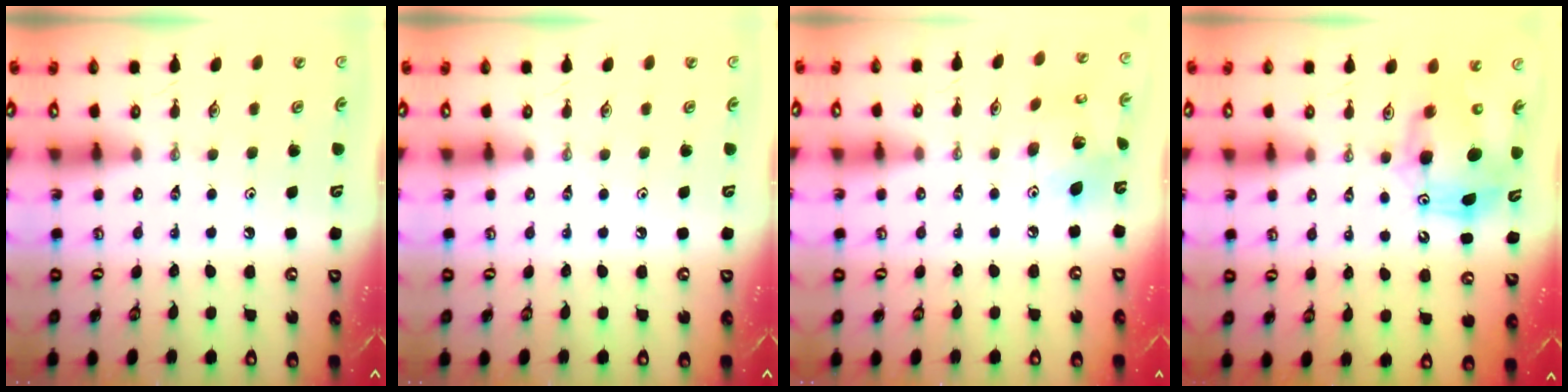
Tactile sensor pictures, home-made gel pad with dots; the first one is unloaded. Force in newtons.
{"total": 0.0}
{"total": 10.2, "press": 10.1, "slide": 0.5}
{"total": 9.4, "press": 9.1, "slide": 2.2}